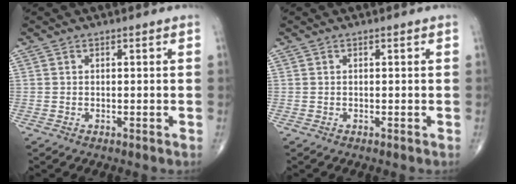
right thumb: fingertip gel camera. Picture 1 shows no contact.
{"total": 0.0}